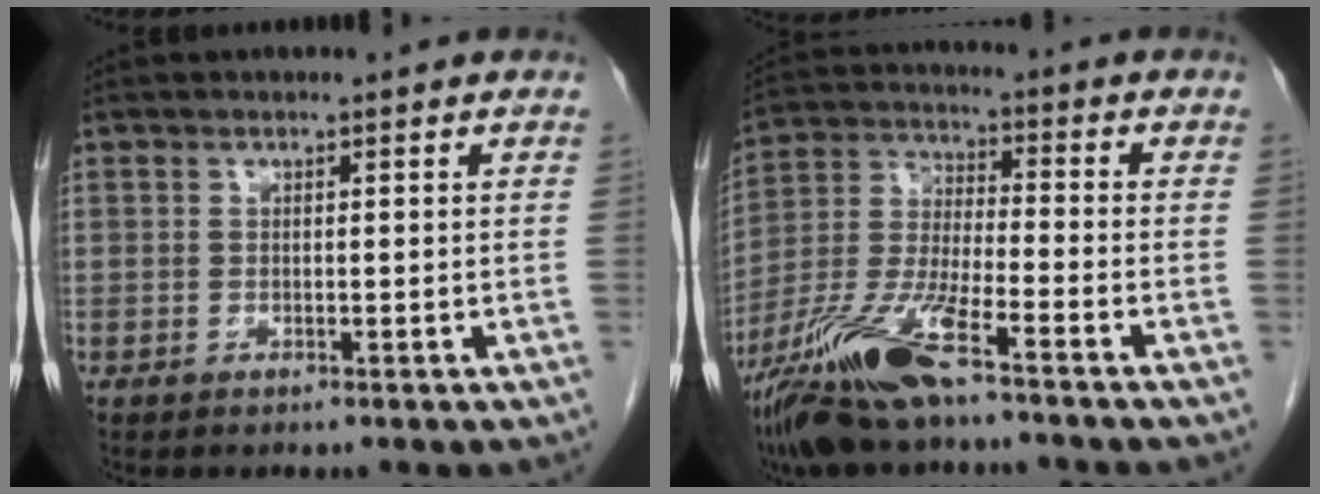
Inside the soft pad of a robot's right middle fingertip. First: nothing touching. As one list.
[{"total": 13.1, "force": [-9.0, 1.7, 9.3], "torque": [-0.200, -0.018, -0.171]}]